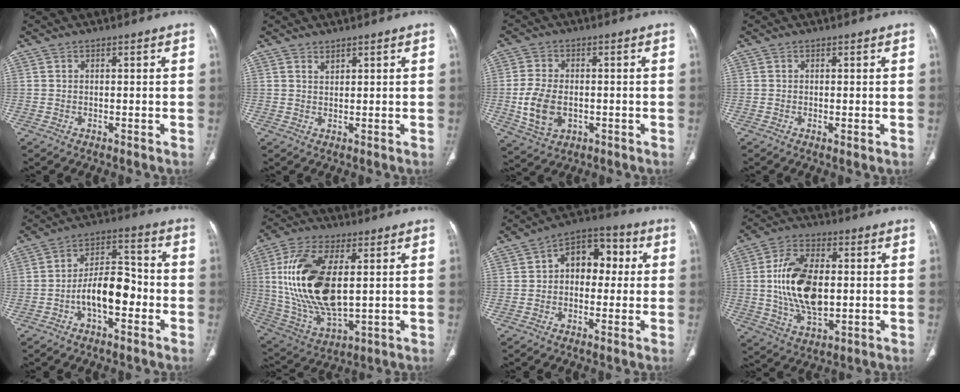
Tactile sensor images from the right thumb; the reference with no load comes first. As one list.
[{"total": 1.1, "force": [1.0, 0.4, 0.4], "torque": [-0.001, -0.009, 0.018]}, {"total": 8.9, "force": [-1.4, 5.9, 6.4], "torque": [-0.126, 0.001, -0.018]}, {"total": 1.1, "force": [-0.2, 0.3, 1.1], "torque": [-0.024, -0.006, -0.002]}, {"total": 10.8, "force": [-3.4, 5.5, 8.6], "torque": [-0.131, 0.044, -0.063]}, {"total": 20.8, "force": [2.9, 10.1, 17.9], "torque": [-0.365, -0.015, 0.062]}, {"total": 10.7, "force": [1.3, 7.3, 7.6], "torque": [-0.071, 0.031, 0.010]}, {"total": 15.5, "force": [0.4, 8.7, 12.8], "torque": [-0.232, 0.003, 0.010]}]